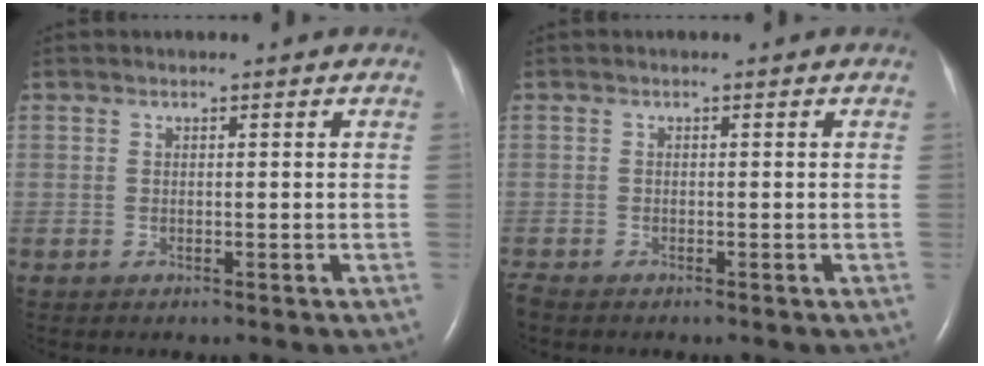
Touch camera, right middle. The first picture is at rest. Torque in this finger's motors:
{"motor_torque": [0.02, -0.03, 0.02, 0.01]}